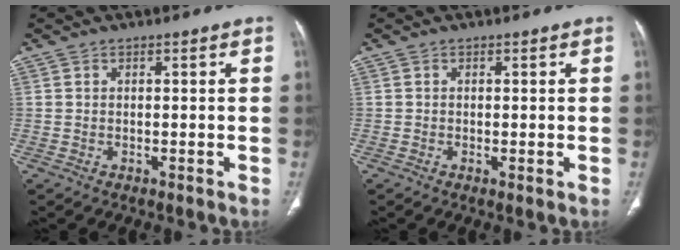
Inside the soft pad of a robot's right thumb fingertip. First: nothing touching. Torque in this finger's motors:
{"motor_torque": [-0.38, -0.09, -0.29, 0.00, -0.03]}